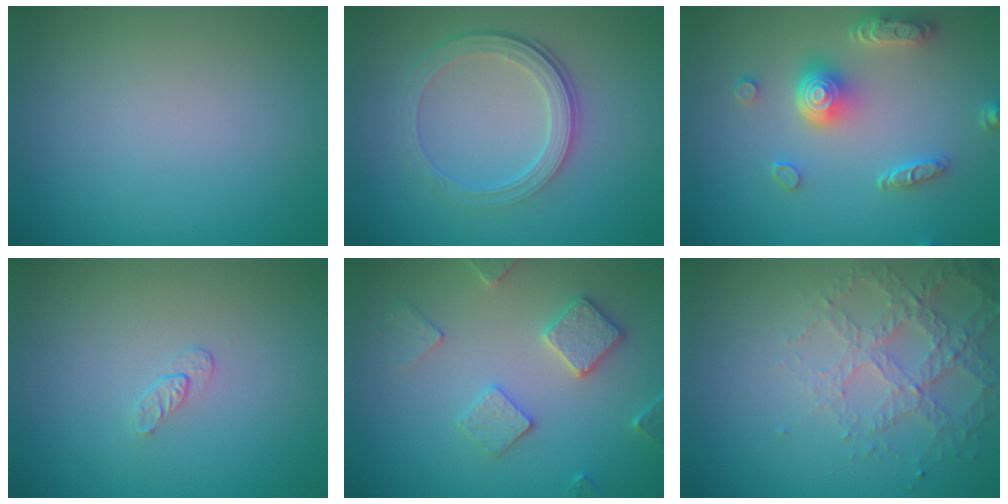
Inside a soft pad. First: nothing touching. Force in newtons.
{"total": 4.3, "press": 3.0, "slide": 3.1}
{"total": 5.3, "press": 4.0, "slide": 3.4}
{"total": 0.8, "press": 0.5, "slide": 0.7}
{"total": 3.2, "press": 3.2, "slide": 0.1}
{"total": 4.1, "press": 3.1, "slide": 2.8}